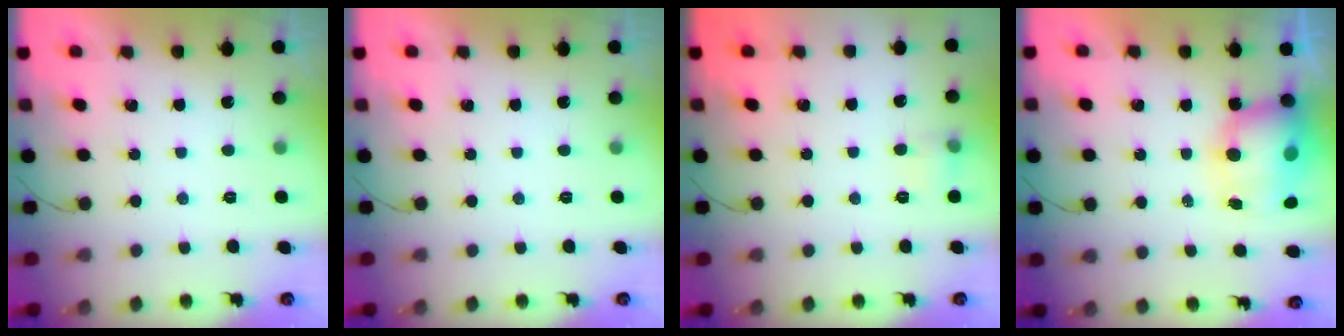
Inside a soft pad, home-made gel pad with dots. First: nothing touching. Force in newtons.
{"total": 0.0}
{"total": 6.9, "press": 6.8, "slide": 1.3}
{"total": 10.1, "press": 9.8, "slide": 2.3}